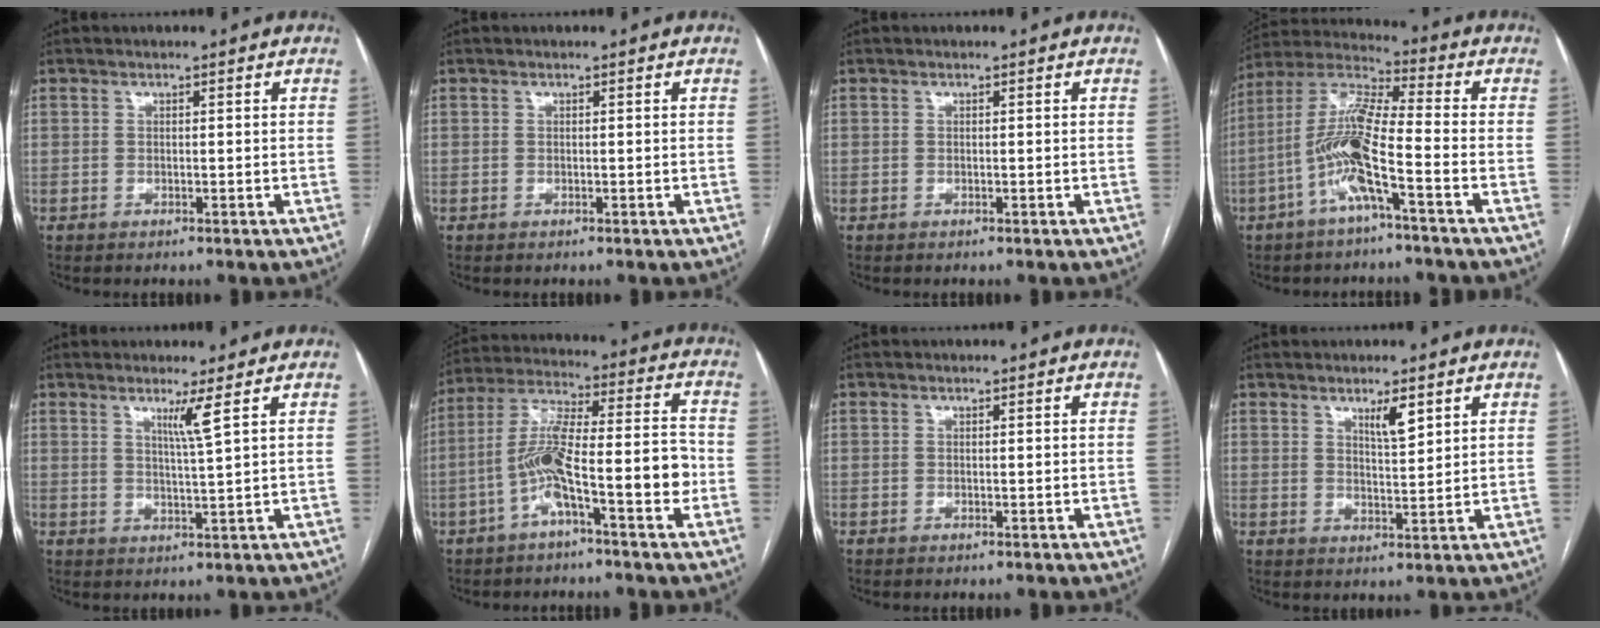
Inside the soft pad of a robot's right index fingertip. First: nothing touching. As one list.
[{"total": 0.0}, {"total": 0.0}, {"total": 11.5, "force": [-4.2, 0.6, 10.7], "torque": [-0.225, 0.011, -0.089]}, {"total": 3.3, "force": [1.8, -1.2, 2.5], "torque": [-0.047, -0.015, 0.036]}, {"total": 12.9, "force": [-4.4, 1.6, 12.0], "torque": [-0.219, 0.030, -0.076]}, {"total": 0.0}, {"total": 3.8, "force": [2.3, 0.6, 2.9], "torque": [-0.052, -0.004, 0.041]}]